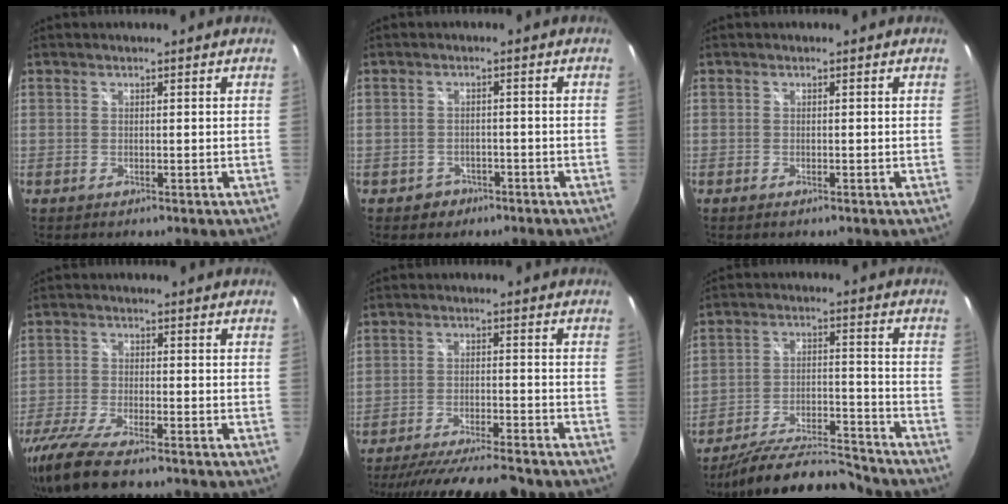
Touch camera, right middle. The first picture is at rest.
{"total": 3.2, "force": [-1.9, 2.5, 0.5], "torque": [-0.019, 0.005, -0.024]}
{"total": 0.6, "force": [-0.4, 0.2, 0.4], "torque": [-0.006, -0.002, -0.008]}
{"total": 14.4, "force": [-11.1, 3.5, 8.5], "torque": [-0.195, -0.051, -0.201]}
{"total": 18.1, "force": [-16.0, 2.1, 8.2], "torque": [-0.160, -0.021, -0.240]}
{"total": 16.1, "force": [-14.5, 3.4, 6.2], "torque": [-0.121, -0.001, -0.218]}